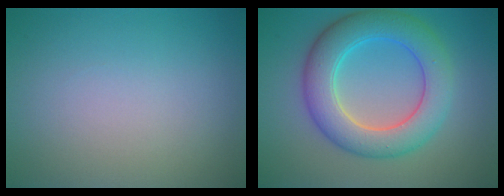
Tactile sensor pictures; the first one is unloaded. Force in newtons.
{"total": 7.1, "press": 7.1, "slide": 0.4}